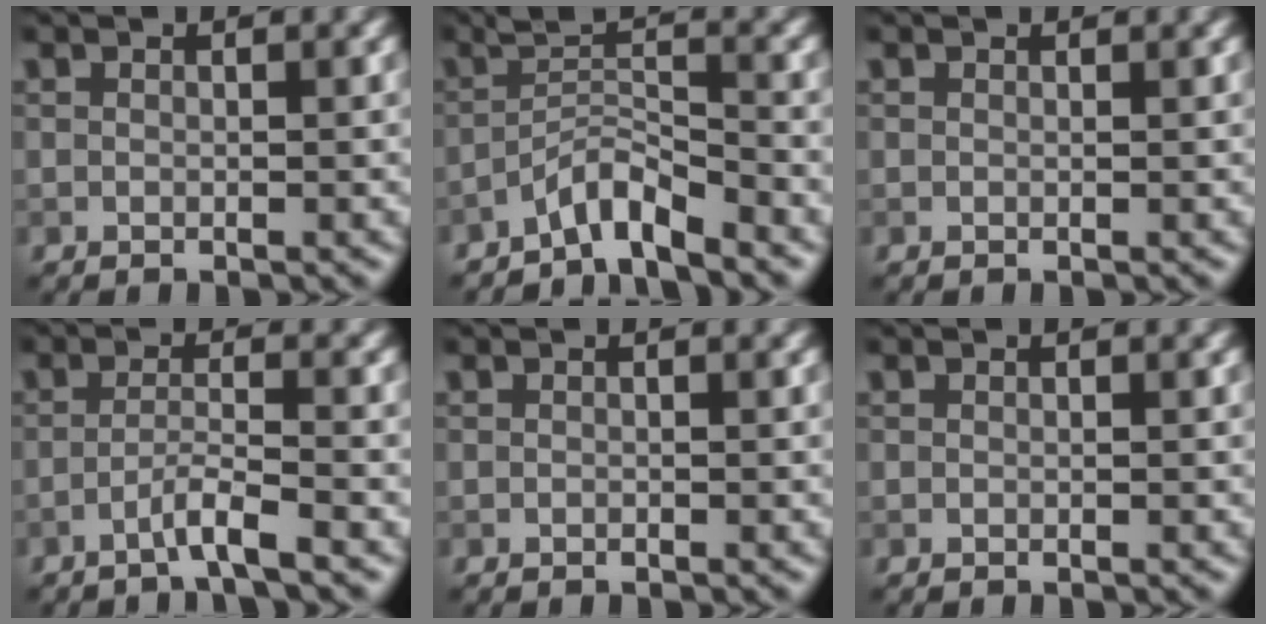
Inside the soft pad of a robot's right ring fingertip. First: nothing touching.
{"total": 3.3, "force": [-2.7, 0.2, 1.8], "torque": [-0.029, 0.010, -0.058]}
{"total": 0.6, "force": [0.6, 0.1, 0.1], "torque": [-0.005, -0.002, 0.006]}
{"total": 2.6, "force": [-1.5, 0.1, 2.1], "torque": [-0.033, 0.008, -0.038]}
{"total": 0.0}
{"total": 0.0}